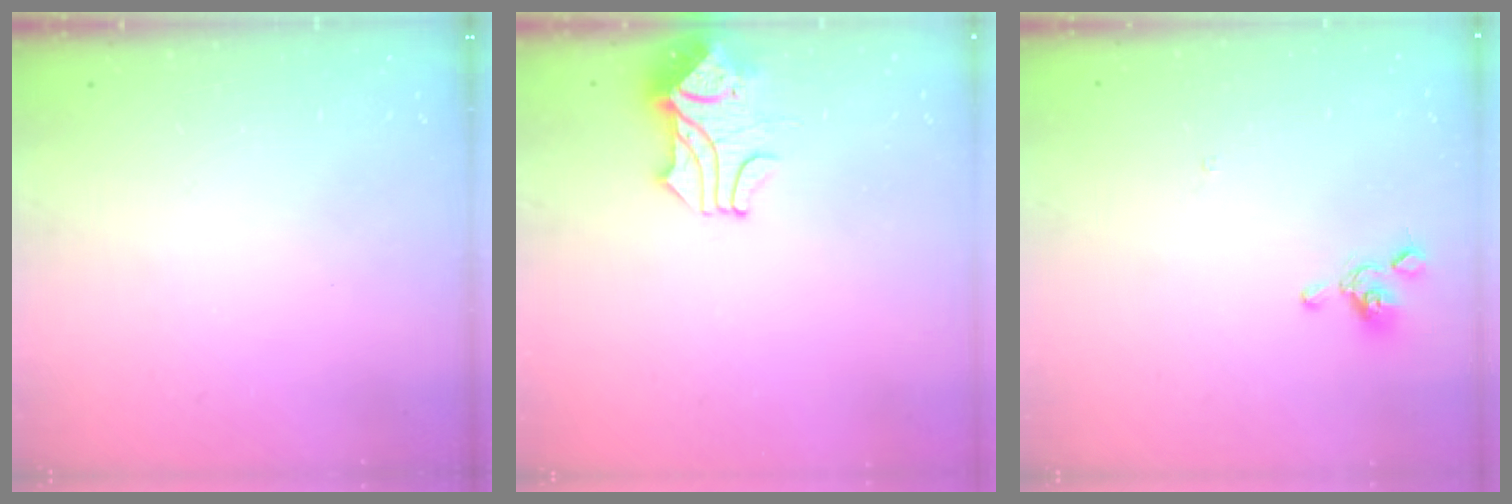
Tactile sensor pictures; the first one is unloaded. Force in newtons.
{"total": 1.7, "press": 1.3, "slide": 1.1}
{"total": 1.5, "press": 1.3, "slide": 0.7}